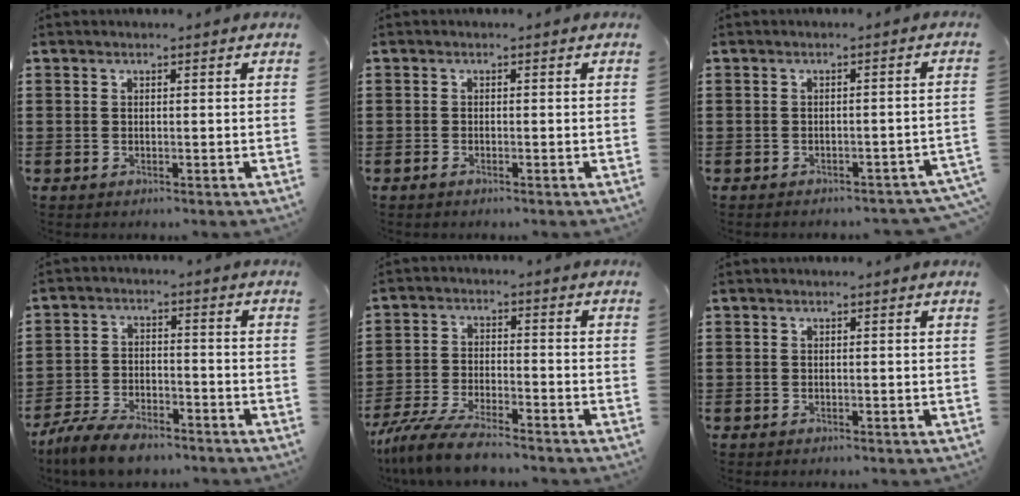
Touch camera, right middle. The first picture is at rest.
{"total": 0.6, "force": [-0.4, 0.0, 0.4], "torque": [-0.008, -0.003, -0.007]}
{"total": 1.3, "force": [-1.2, -0.4, 0.2], "torque": [-0.001, 0.003, -0.026]}
{"total": 6.1, "force": [-5.3, 1.3, 2.7], "torque": [-0.055, 0.005, -0.101]}
{"total": 6.0, "force": [-5.3, 0.1, 2.8], "torque": [-0.072, -0.010, -0.105]}
{"total": 0.0}